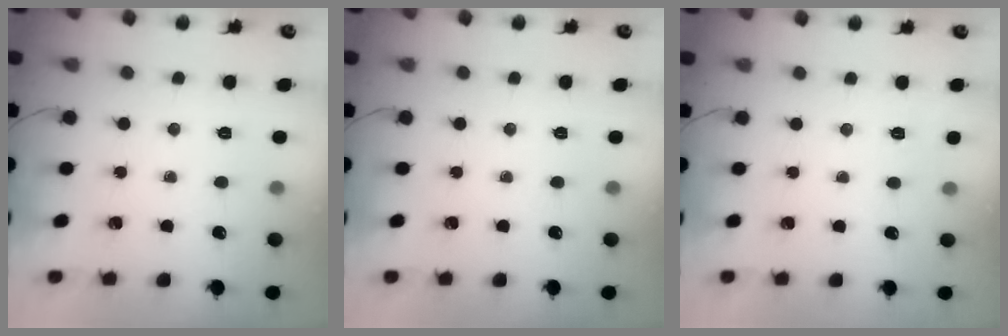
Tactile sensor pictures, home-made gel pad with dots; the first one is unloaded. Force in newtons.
{"total": 0.0}
{"total": 6.8, "press": 6.5, "slide": 2.0}